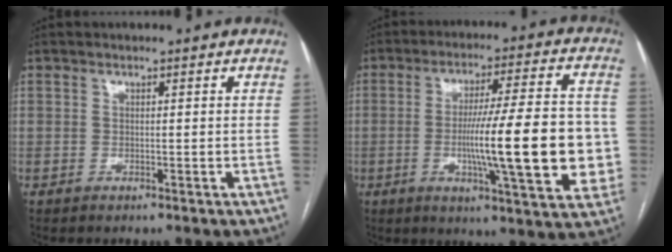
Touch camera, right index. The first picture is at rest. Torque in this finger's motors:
{"motor_torque": [2.14, 0.00, 1.05, 0.21]}